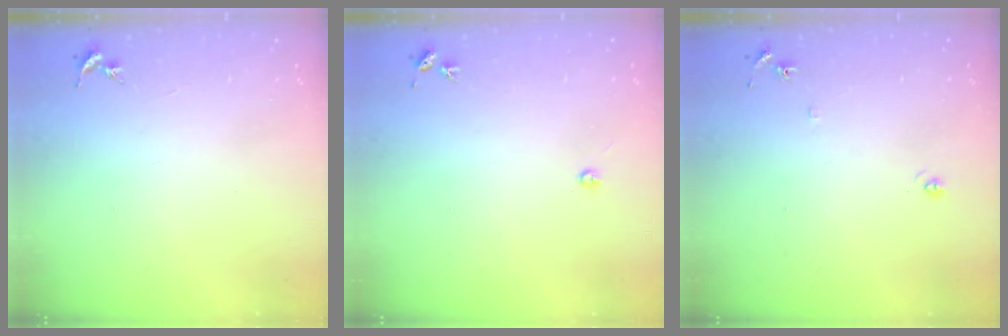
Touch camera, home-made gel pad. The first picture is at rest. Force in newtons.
{"total": 3.0, "press": 3.0, "slide": 0.4}
{"total": 5.8, "press": 5.8, "slide": 0.6}